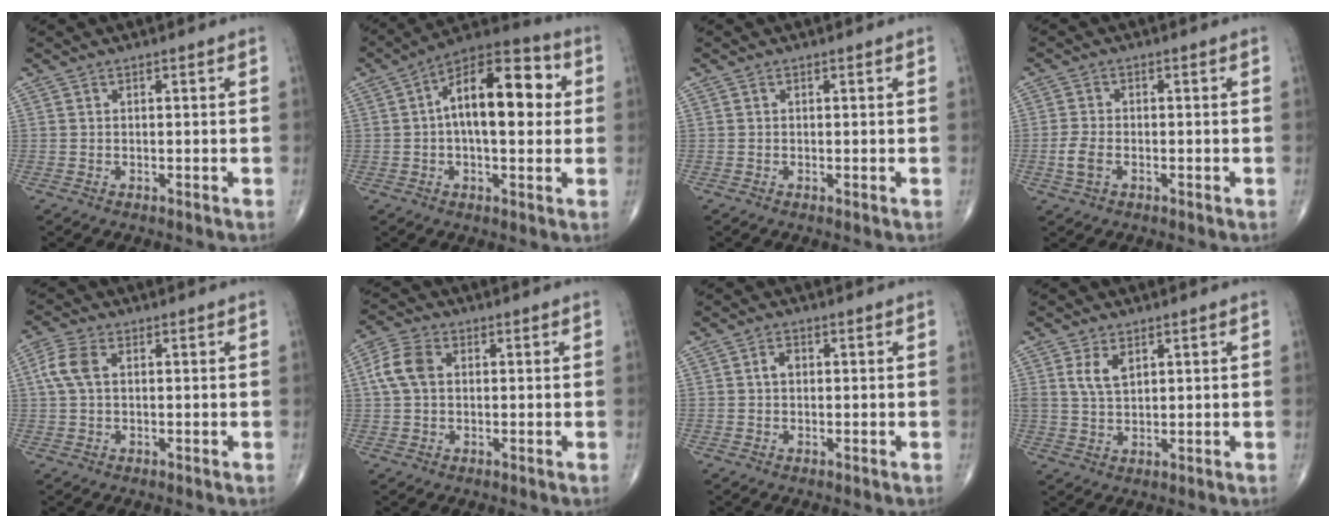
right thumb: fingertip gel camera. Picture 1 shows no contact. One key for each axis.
{"total": 17.0, "fx": 2.3, "fy": 8.0, "fz": 14.8, "tx": -0.210, "ty": 0.032, "tz": 0.026}
{"total": 0.0}
{"total": 3.7, "fx": -1.1, "fy": 2.2, "fz": 2.8, "tx": -0.064, "ty": 0.007, "tz": -0.023}
{"total": 5.2, "fx": 1.0, "fy": 3.1, "fz": 4.1, "tx": -0.107, "ty": 0.014, "tz": 0.016}
{"total": 6.5, "fx": 1.1, "fy": 4.5, "fz": 4.7, "tx": -0.102, "ty": 0.016, "tz": 0.016}
{"total": 2.0, "fx": 0.3, "fy": 1.4, "fz": 1.4, "tx": -0.023, "ty": 0.008, "tz": 0.005}
{"total": 4.6, "fx": 1.9, "fy": 2.5, "fz": 3.3, "tx": -0.057, "ty": -0.008, "tz": 0.042}